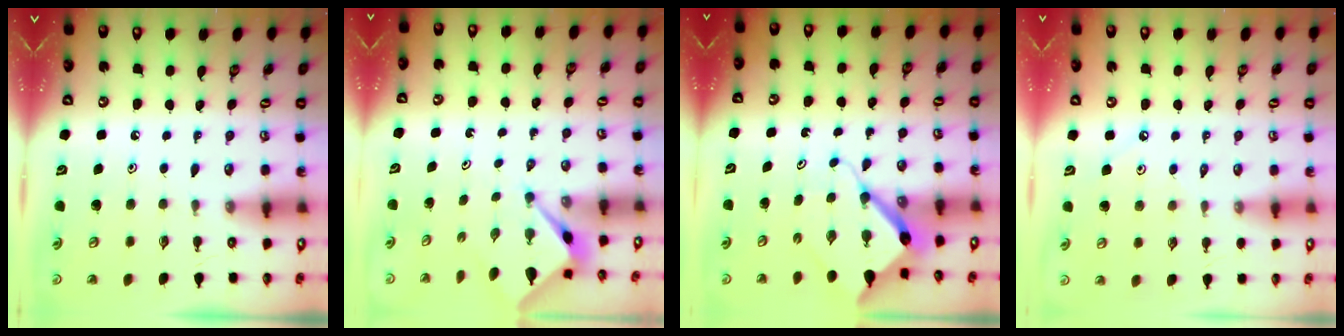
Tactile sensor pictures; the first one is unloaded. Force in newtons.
{"total": 2.6, "press": 2.6, "slide": 0.1}
{"total": 8.7, "press": 8.6, "slide": 0.7}
{"total": 1.6, "press": 1.5, "slide": 0.4}